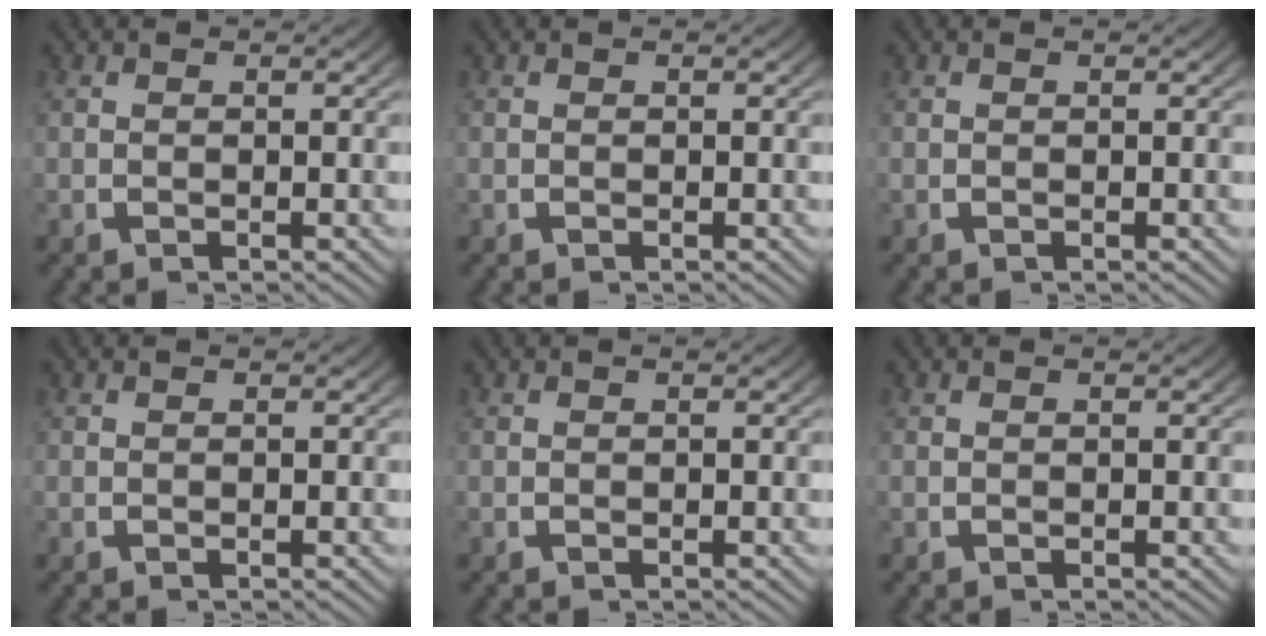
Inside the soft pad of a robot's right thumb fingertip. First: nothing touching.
{"total": 0.0}
{"total": 0.0}
{"total": 0.0}
{"total": 0.0}
{"total": 0.0}